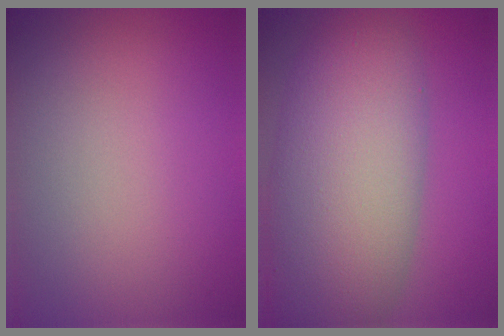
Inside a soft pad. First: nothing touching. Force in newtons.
{"total": 11.6, "press": 11.6, "slide": 0.8}